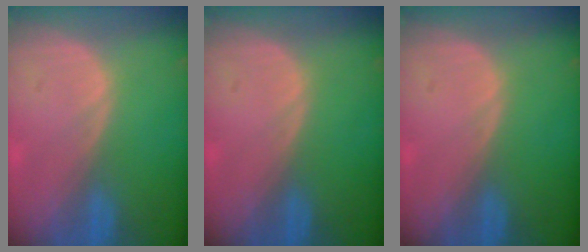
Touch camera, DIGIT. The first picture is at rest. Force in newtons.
{"total": 0.0}
{"total": 0.0}